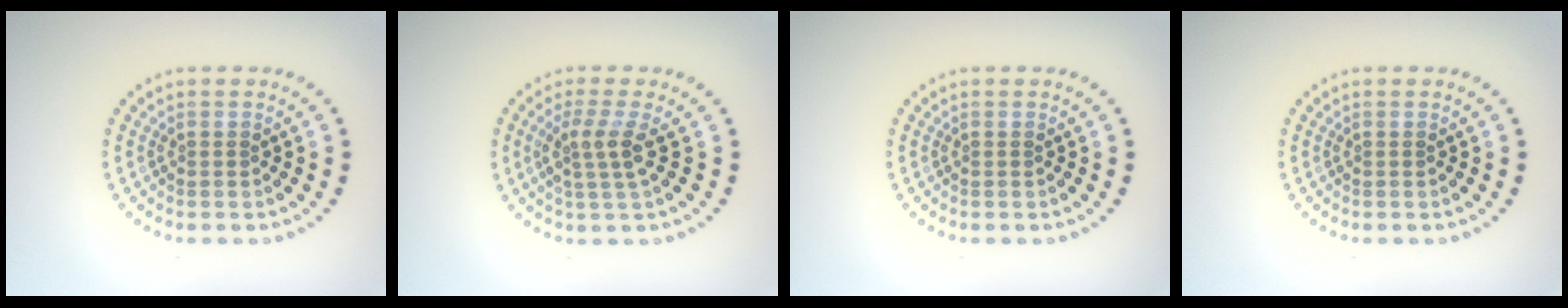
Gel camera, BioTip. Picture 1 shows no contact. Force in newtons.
{"total": 2.7, "press": 2.0, "slide": 1.9}
{"total": 0.0}
{"total": 0.0}